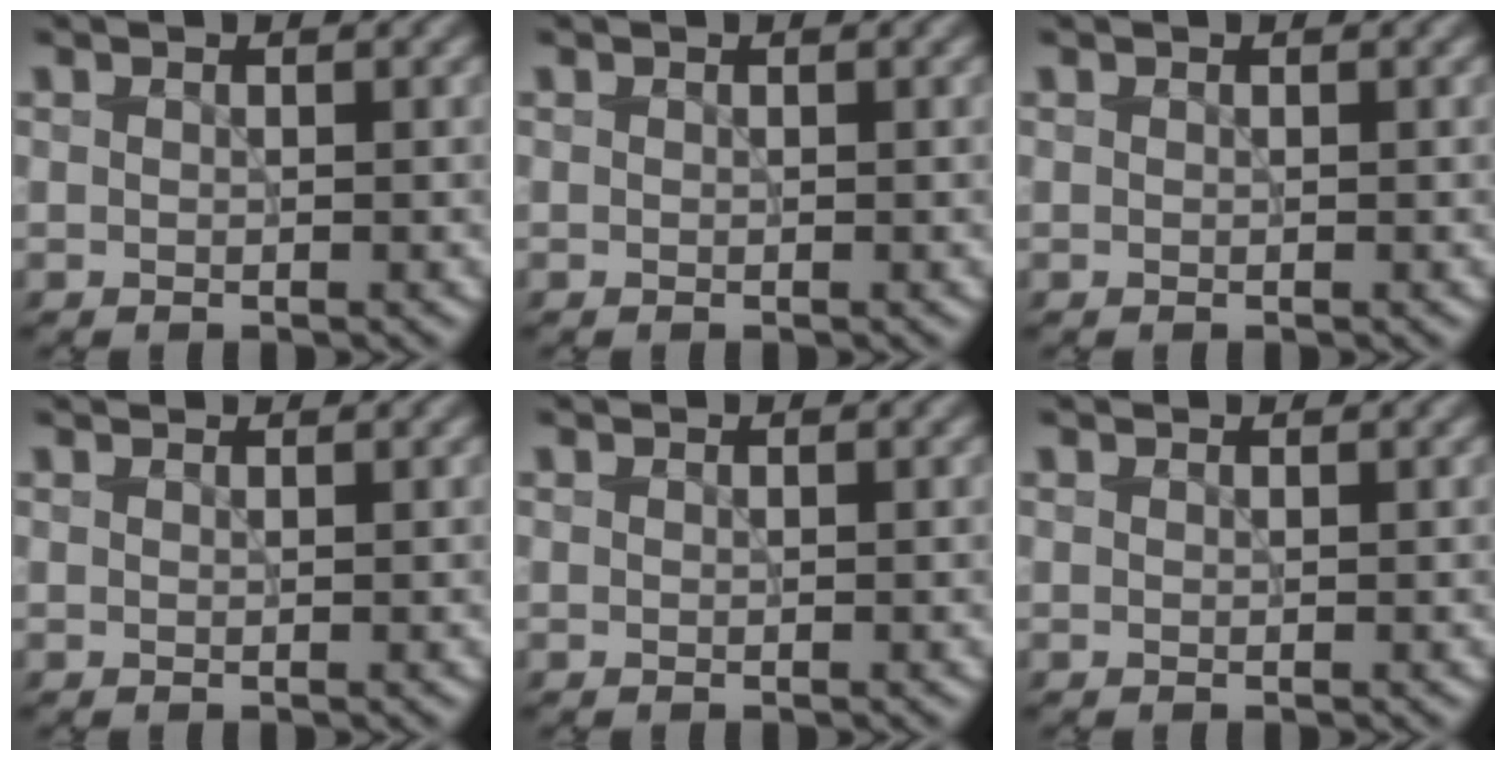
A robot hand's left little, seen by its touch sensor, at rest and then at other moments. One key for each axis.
{"total": 0.0}
{"total": 0.0}
{"total": 1.6, "fx": 1.6, "fy": 0.2, "fz": 0.5, "tx": -0.012, "ty": -0.002, "tz": 0.014}
{"total": 0.8, "fx": 0.8, "fy": 0.0, "fz": 0.1, "tx": -0.007, "ty": -0.004, "tz": 0.007}
{"total": 1.3, "fx": 1.2, "fy": 0.2, "fz": 0.4, "tx": -0.011, "ty": -0.003, "tz": 0.009}